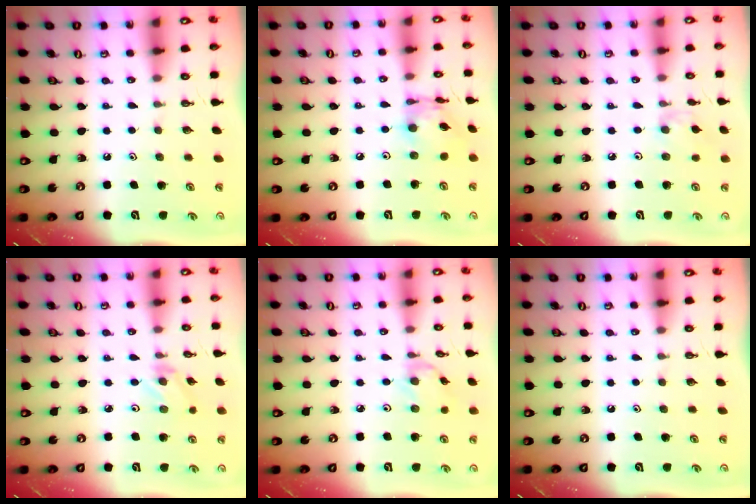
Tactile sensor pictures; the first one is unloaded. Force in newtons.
{"total": 11.1, "press": 11.1, "slide": 0.7}
{"total": 3.4, "press": 3.3, "slide": 0.6}
{"total": 2.1, "press": 2.0, "slide": 0.4}
{"total": 2.0, "press": 2.0, "slide": 0.3}
{"total": 0.0}